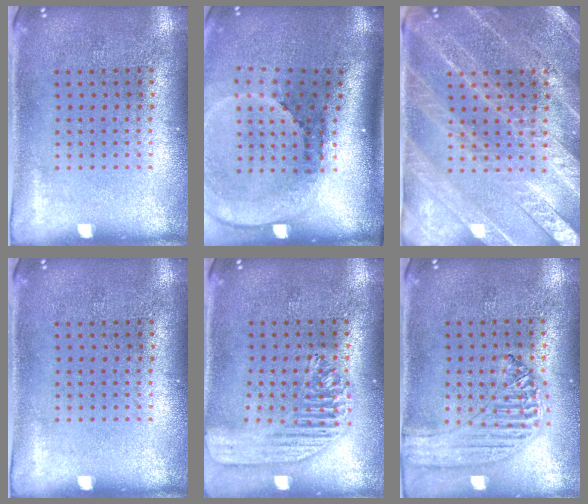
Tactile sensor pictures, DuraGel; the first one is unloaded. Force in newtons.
{"total": 2.7, "press": 1.8, "slide": 2.0}
{"total": 3.4, "press": 3.3, "slide": 1.0}
{"total": 0.0}
{"total": 1.7, "press": 1.5, "slide": 0.7}
{"total": 1.2, "press": 1.2, "slide": 0.1}